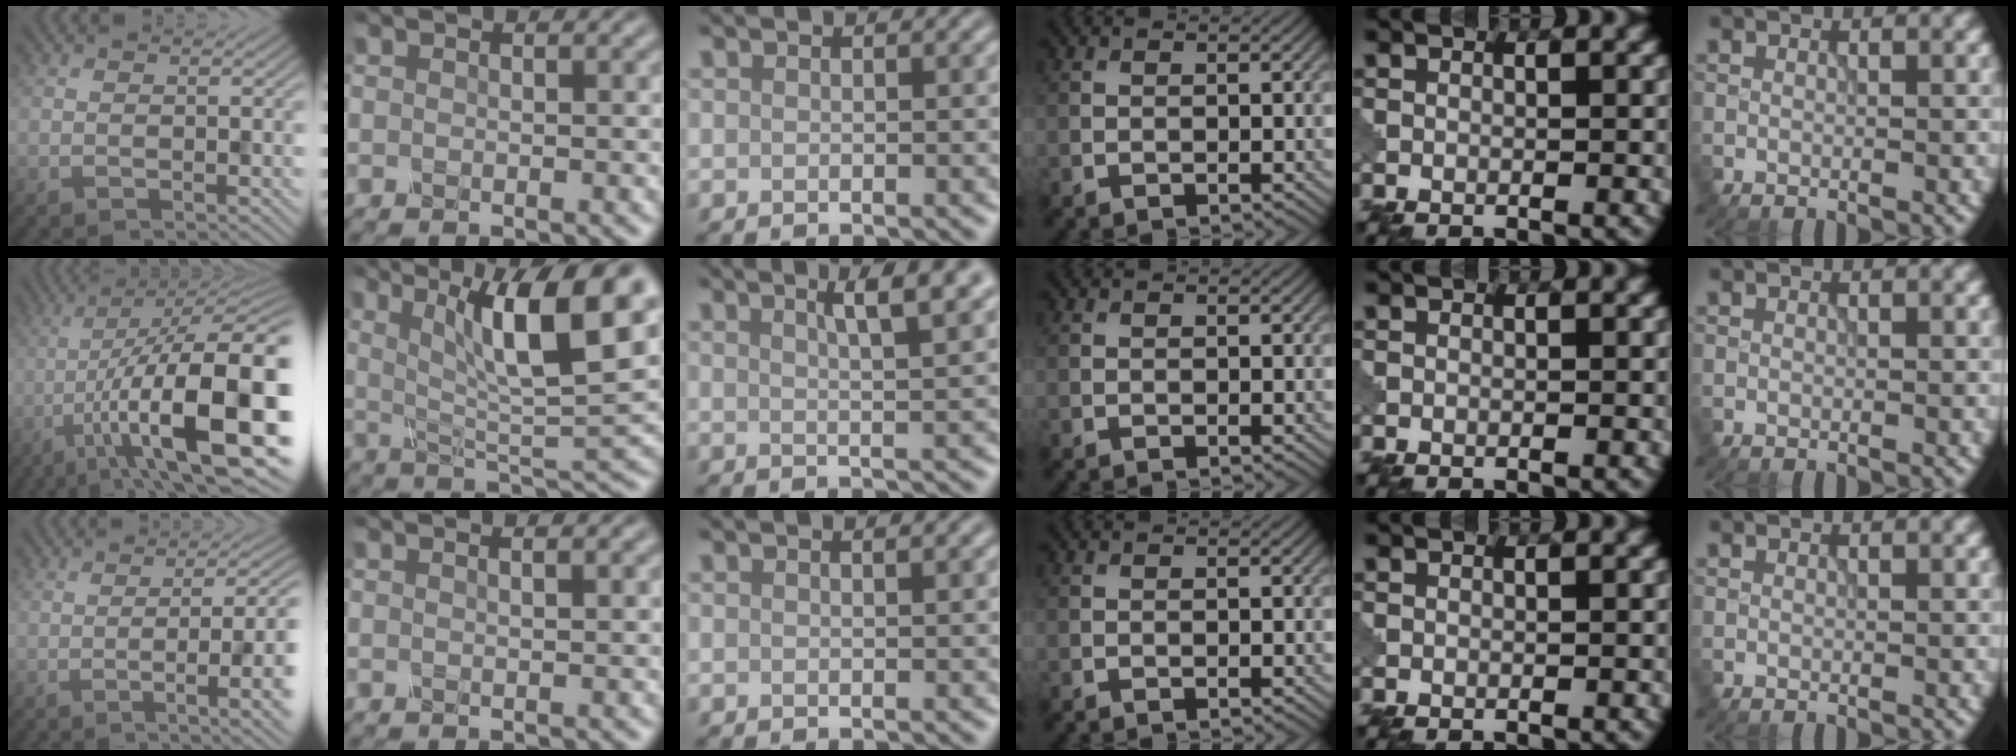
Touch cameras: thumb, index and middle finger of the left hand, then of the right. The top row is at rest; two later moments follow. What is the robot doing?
{"motion": "shake", "object": "plastic piggy bank"}